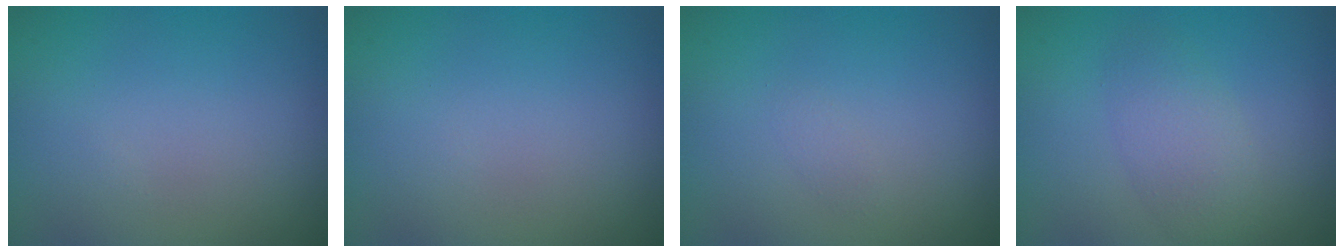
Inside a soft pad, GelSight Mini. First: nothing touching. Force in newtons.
{"total": 0.0}
{"total": 0.5, "press": 0.5, "slide": 0.0}
{"total": 2.7, "press": 2.7, "slide": 0.1}